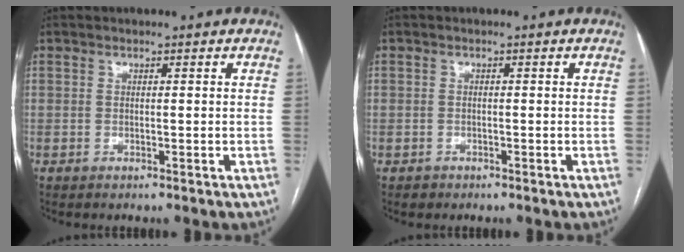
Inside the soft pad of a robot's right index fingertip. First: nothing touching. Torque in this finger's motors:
{"motor_torque": [-1.36, -0.76, -0.78, -0.21]}